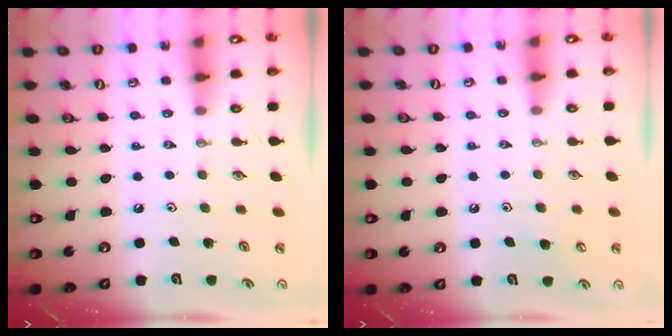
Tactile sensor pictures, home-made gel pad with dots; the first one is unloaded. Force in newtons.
{"total": 4.5, "press": 4.5, "slide": 0.4}